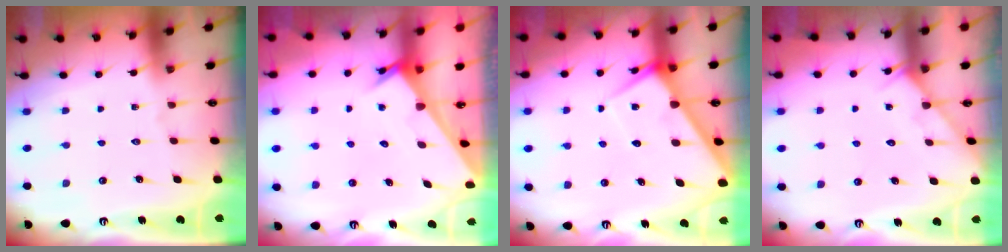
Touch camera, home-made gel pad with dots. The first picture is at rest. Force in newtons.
{"total": 2.6, "press": 2.6, "slide": 0.1}
{"total": 5.7, "press": 5.7, "slide": 0.4}
{"total": 5.4, "press": 5.4, "slide": 0.5}